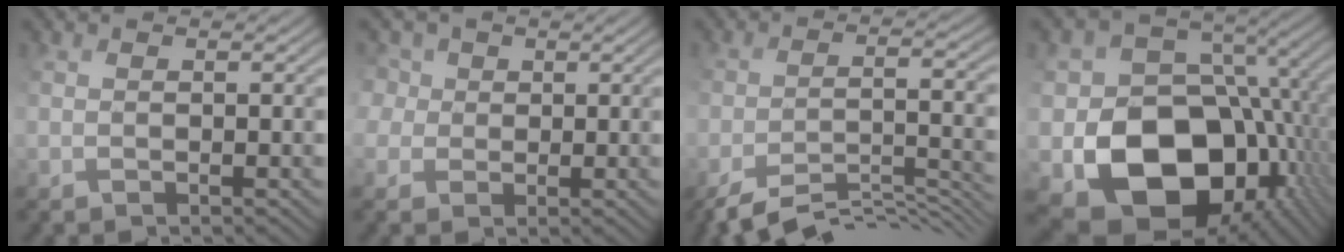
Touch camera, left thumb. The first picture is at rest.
{"total": 4.1, "force": [0.5, 4.0, 0.6], "torque": [-0.042, 0.013, -0.009]}
{"total": 9.3, "force": [-8.0, 1.7, 4.5], "torque": [-0.078, 0.001, -0.126]}
{"total": 16.5, "force": [-3.3, 13.6, 8.7], "torque": [-0.155, -0.056, -0.026]}